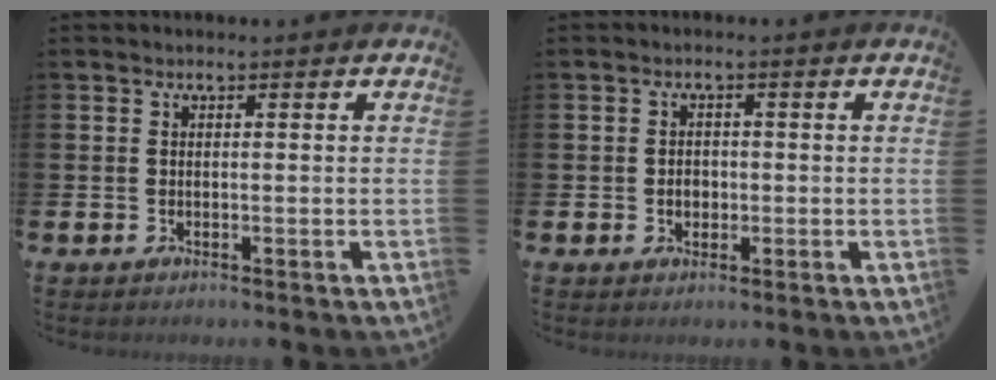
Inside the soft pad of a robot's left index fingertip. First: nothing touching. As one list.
[{"total": 2.0, "force": [-0.3, 1.6, 1.2], "torque": [-0.005, 0.000, -0.012]}]